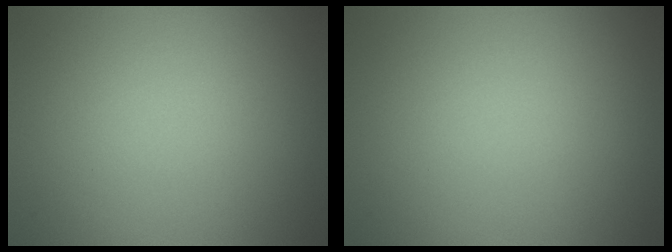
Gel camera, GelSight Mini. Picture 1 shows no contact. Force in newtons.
{"total": 0.0}